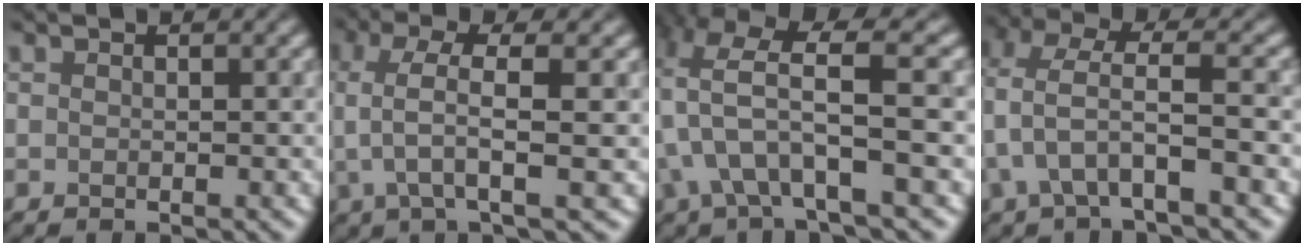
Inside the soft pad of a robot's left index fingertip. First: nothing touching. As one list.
[{"total": 4.3, "force": [0.5, 1.0, 4.2], "torque": [-0.087, 0.009, 0.014]}, {"total": 6.6, "force": [-0.7, 2.1, 6.2], "torque": [-0.130, 0.010, -0.015]}, {"total": 5.0, "force": [-0.9, 1.8, 4.6], "torque": [-0.094, 0.012, -0.018]}]